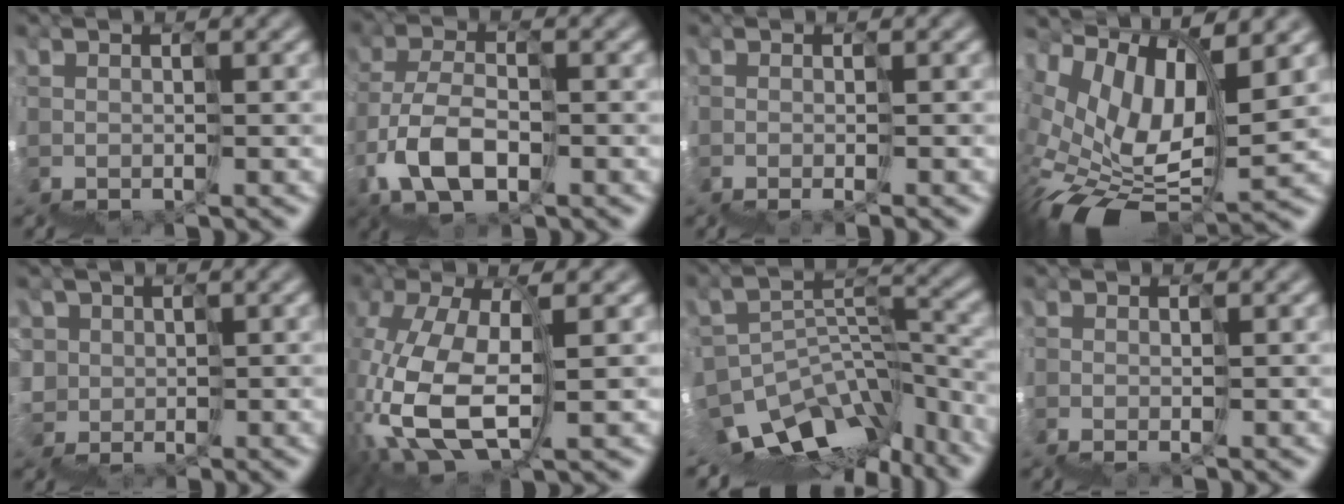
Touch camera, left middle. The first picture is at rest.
{"total": 3.0, "force": [-2.6, 1.3, 1.0], "torque": [-0.044, 0.017, -0.060]}
{"total": 2.7, "force": [-1.3, 0.7, 2.2], "torque": [-0.021, -0.012, -0.014]}
{"total": 6.6, "force": [1.8, 3.0, 5.6], "torque": [-0.115, 0.009, 0.041]}
{"total": 2.4, "force": [0.7, 2.2, -0.9], "torque": [0.029, 0.013, 0.001]}
{"total": 7.1, "force": [-1.9, 3.7, 5.8], "torque": [-0.165, 0.002, -0.032]}
{"total": 8.5, "force": [-7.8, 2.5, 2.5], "torque": [-0.052, 0.028, -0.133]}
{"total": 2.7, "force": [-1.0, 1.1, 2.3], "torque": [-0.026, -0.012, -0.012]}